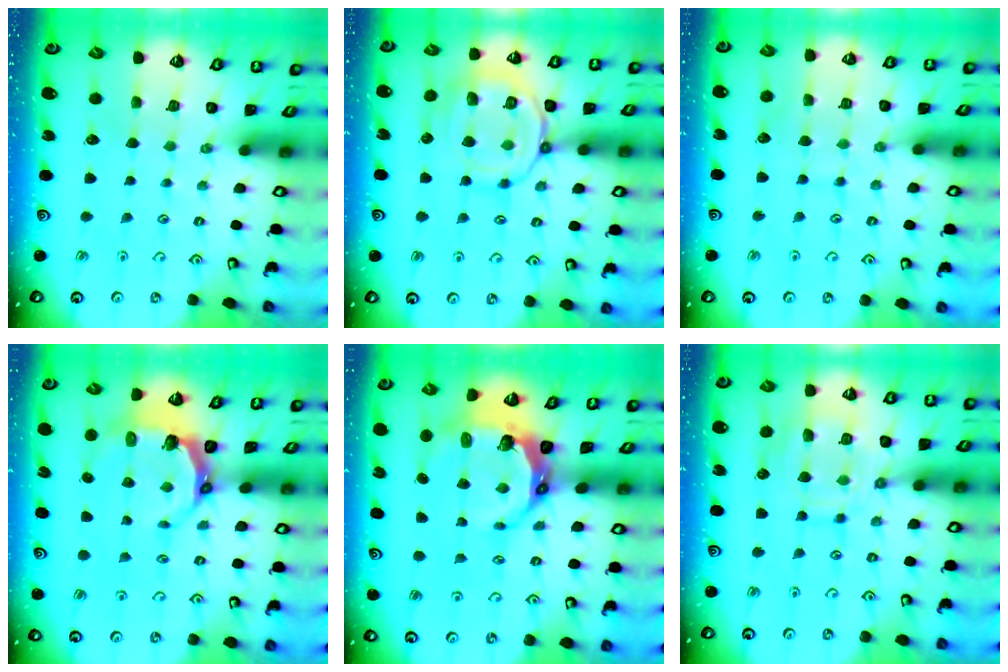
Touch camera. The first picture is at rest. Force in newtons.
{"total": 13.4, "press": 13.4, "slide": 1.2}
{"total": 6.7, "press": 6.6, "slide": 0.6}
{"total": 6.0, "press": 4.6, "slide": 3.9}
{"total": 9.3, "press": 8.0, "slide": 4.8}
{"total": 13.4, "press": 13.4, "slide": 1.3}